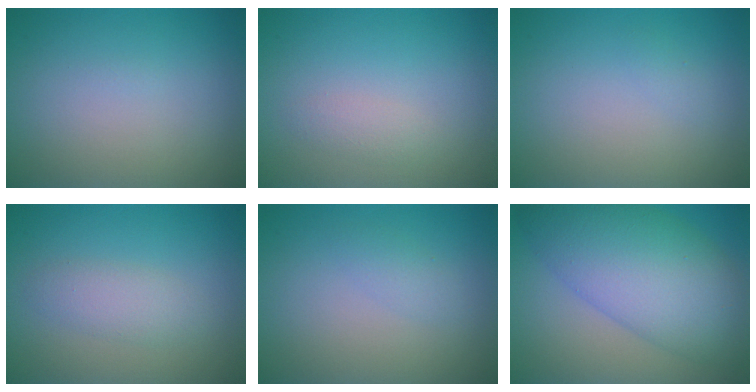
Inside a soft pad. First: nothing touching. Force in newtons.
{"total": 1.1, "press": 1.1, "slide": 0.1}
{"total": 0.5, "press": 0.5, "slide": 0.0}
{"total": 2.3, "press": 2.3, "slide": 0.1}
{"total": 1.2, "press": 1.2, "slide": 0.0}
{"total": 10.2, "press": 10.2, "slide": 0.2}